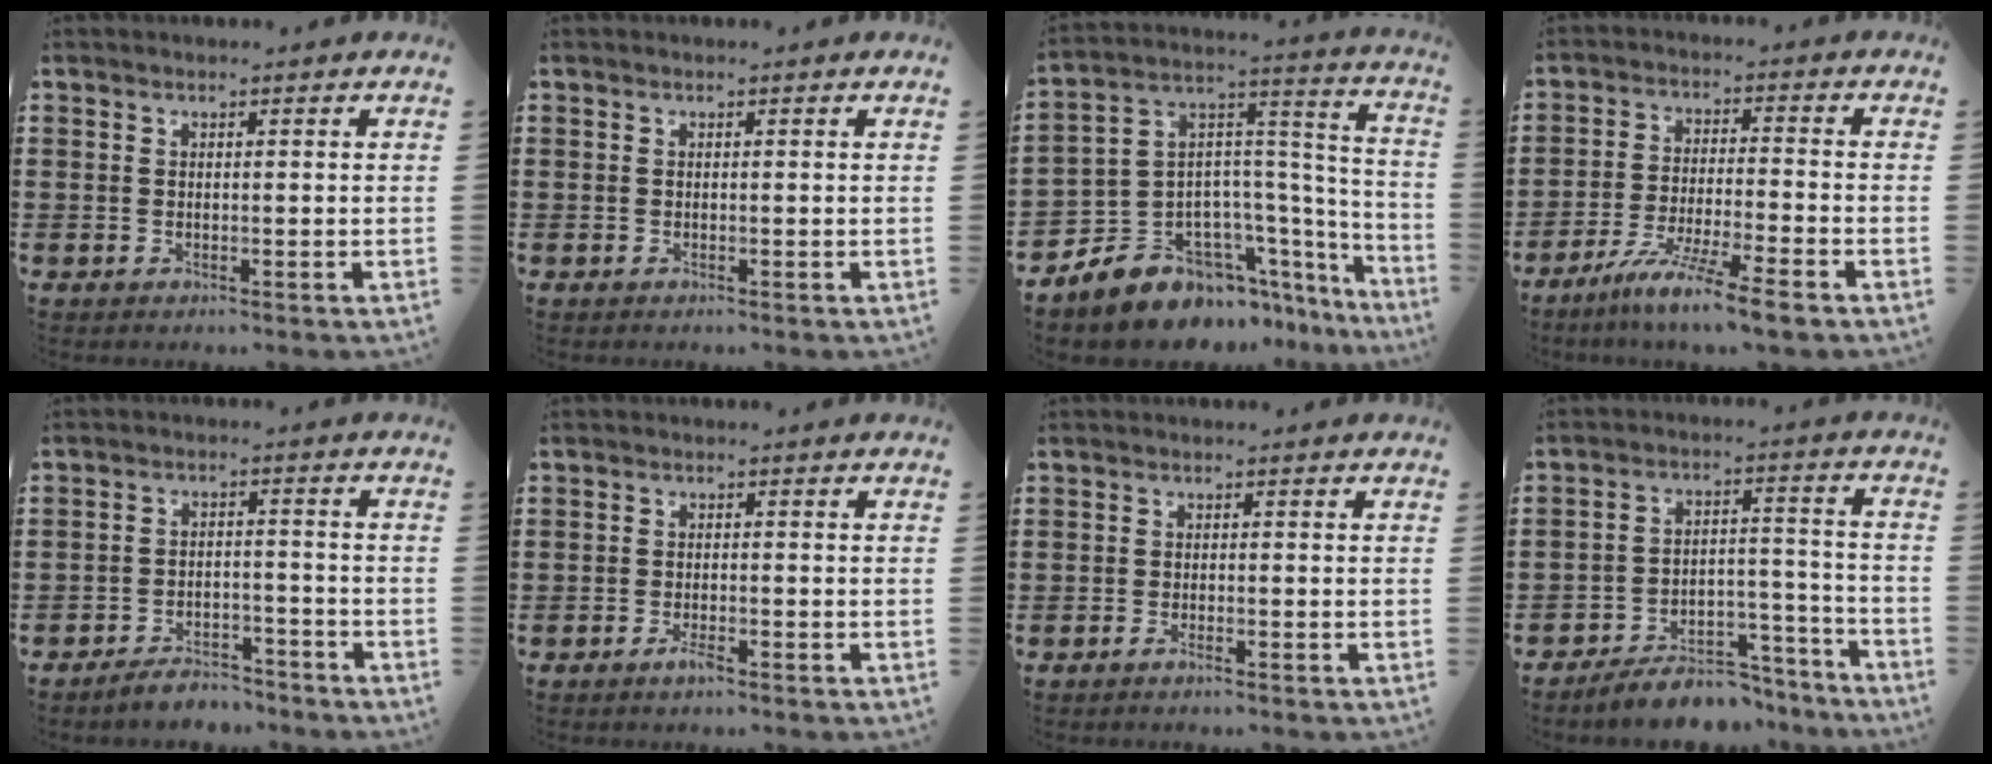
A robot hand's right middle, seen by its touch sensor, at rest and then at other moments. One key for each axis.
{"total": 0.0}
{"total": 9.0, "fx": -7.8, "fy": 4.5, "fz": 1.0, "tx": -0.047, "ty": -0.005, "tz": -0.153}
{"total": 7.5, "fx": -6.1, "fy": -0.5, "fz": 4.4, "tx": -0.089, "ty": -0.016, "tz": -0.114}
{"total": 4.1, "fx": -4.0, "fy": 0.7, "fz": 0.3, "tx": -0.009, "ty": 0.007, "tz": -0.081}
{"total": 1.7, "fx": -1.3, "fy": 0.4, "fz": 1.0, "tx": -0.029, "ty": -0.006, "tz": -0.026}
{"total": 0.9, "fx": -0.7, "fy": 0.1, "fz": 0.6, "tx": -0.020, "ty": -0.007, "tz": -0.015}
{"total": 7.6, "fx": -7.0, "fy": 2.0, "fz": 2.2, "tx": -0.024, "ty": 0.027, "tz": -0.129}